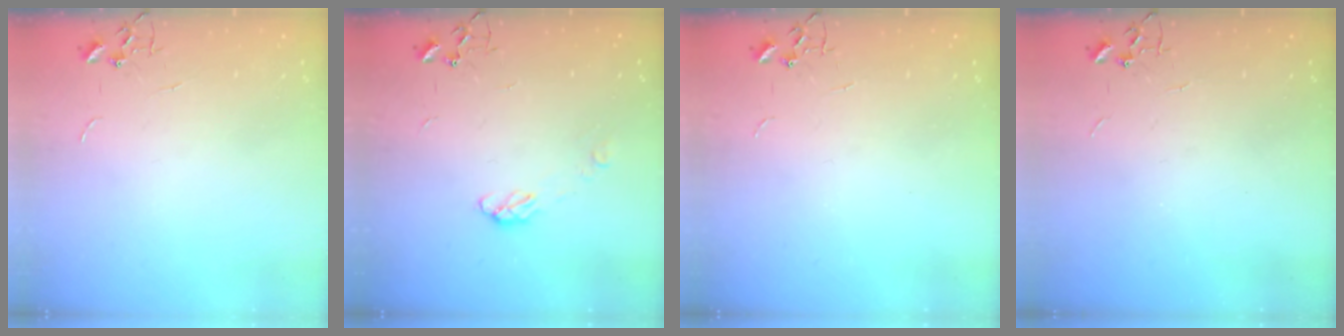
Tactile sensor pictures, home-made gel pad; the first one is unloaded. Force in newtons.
{"total": 4.9, "press": 4.9, "slide": 0.8}
{"total": 0.0}
{"total": 0.0}